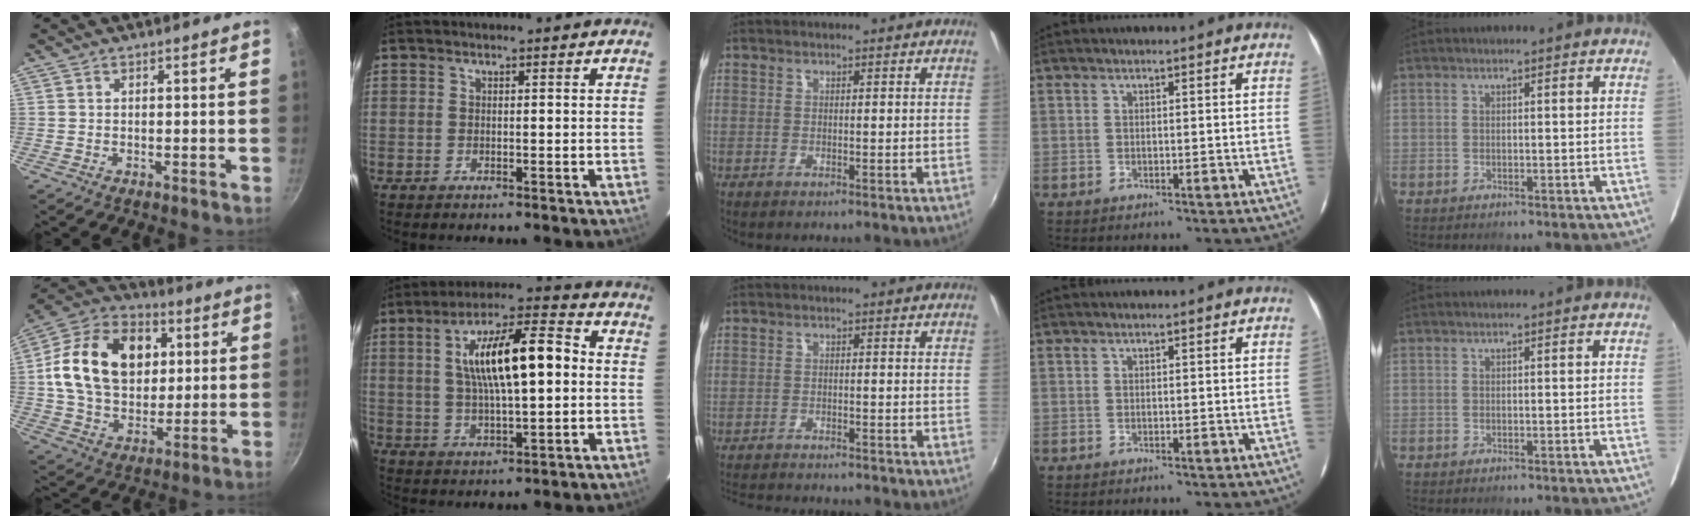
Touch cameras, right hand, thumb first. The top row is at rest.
{"thumb": {"total": 22.7, "force": [4.5, 16.4, 15.1], "torque": [-0.229, 0.014, 0.069]}, "index": {"total": 15.1, "force": [1.8, 4.3, 14.4], "torque": [-0.242, 0.024, 0.035]}, "middle": {"total": 9.3, "force": [-8.6, 1.4, 3.3], "torque": [-0.080, -0.011, -0.131]}}